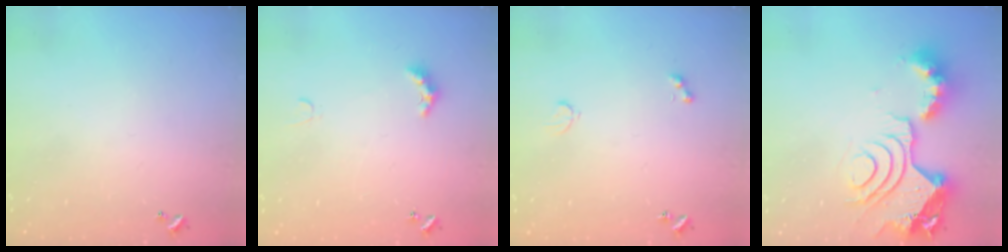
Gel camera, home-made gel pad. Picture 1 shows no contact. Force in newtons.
{"total": 2.9, "press": 2.8, "slide": 0.6}
{"total": 2.3, "press": 2.1, "slide": 0.8}
{"total": 16.7, "press": 16.6, "slide": 1.7}